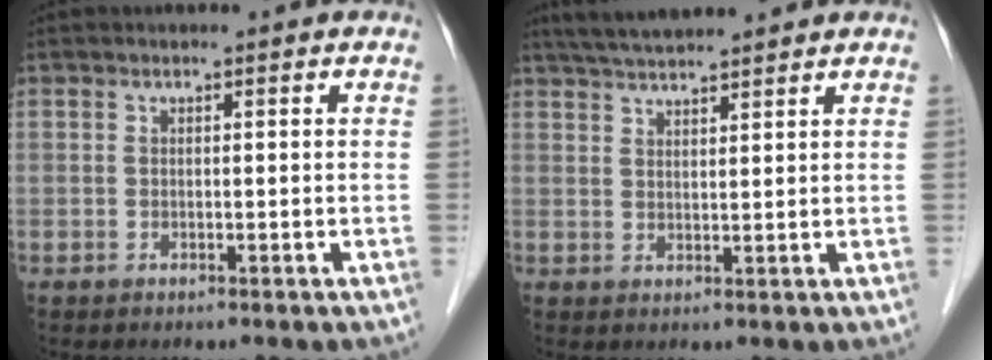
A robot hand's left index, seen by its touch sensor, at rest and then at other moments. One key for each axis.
{"total": 7.1, "fx": 6.4, "fy": 0.4, "fz": 3.0, "tx": -0.054, "ty": 0.031, "tz": 0.109}